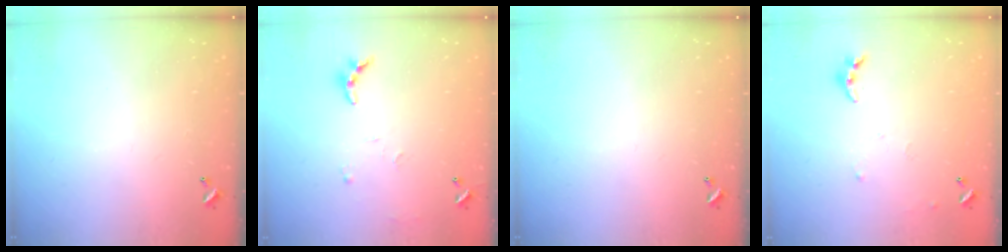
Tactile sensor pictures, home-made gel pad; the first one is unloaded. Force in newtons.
{"total": 7.9, "press": 7.9, "slide": 0.5}
{"total": 0.0}
{"total": 5.7, "press": 5.6, "slide": 0.6}